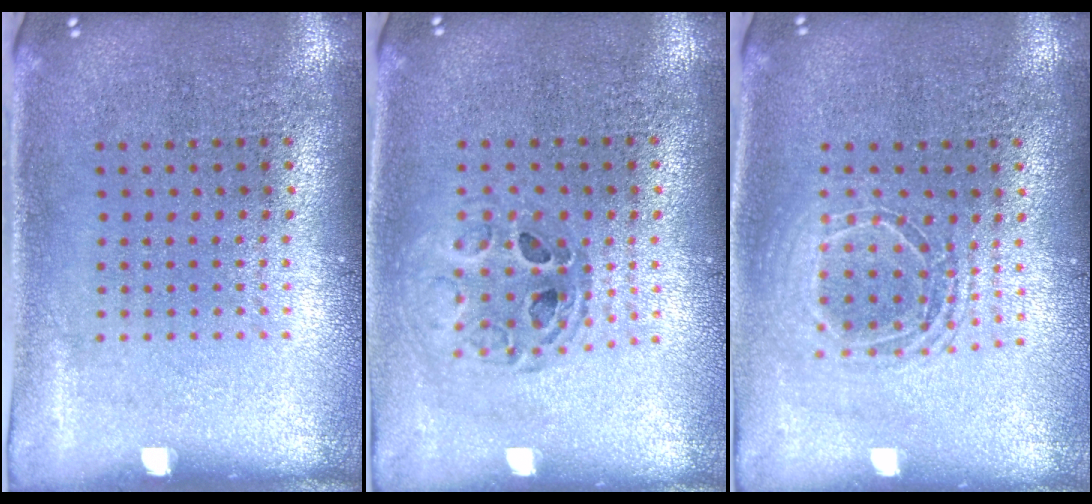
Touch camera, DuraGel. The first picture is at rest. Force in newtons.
{"total": 0.8, "press": 0.7, "slide": 0.1}
{"total": 1.7, "press": 1.4, "slide": 0.9}